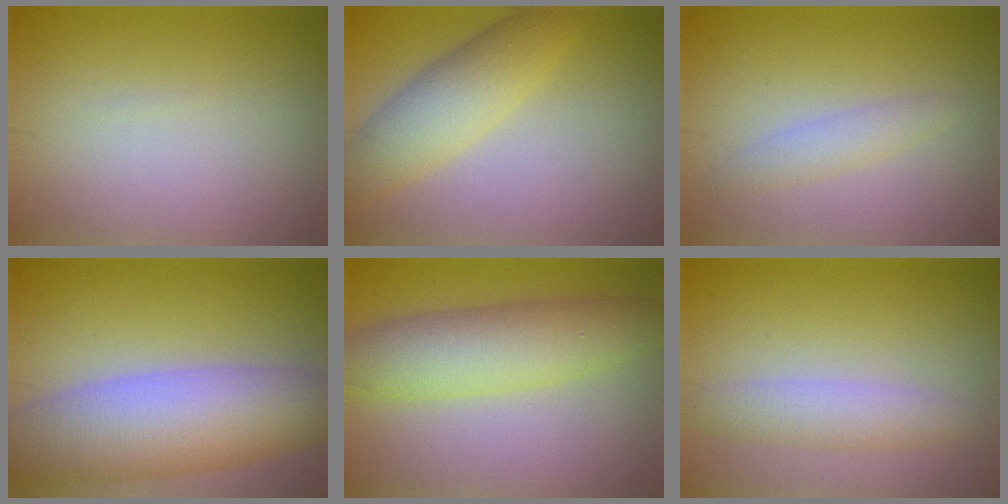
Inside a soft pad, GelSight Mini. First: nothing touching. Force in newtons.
{"total": 5.1, "press": 5.1, "slide": 0.1}
{"total": 1.8, "press": 1.8, "slide": 0.0}
{"total": 10.7, "press": 10.7, "slide": 0.7}
{"total": 6.6, "press": 6.6, "slide": 0.0}
{"total": 3.0, "press": 3.0, "slide": 0.0}